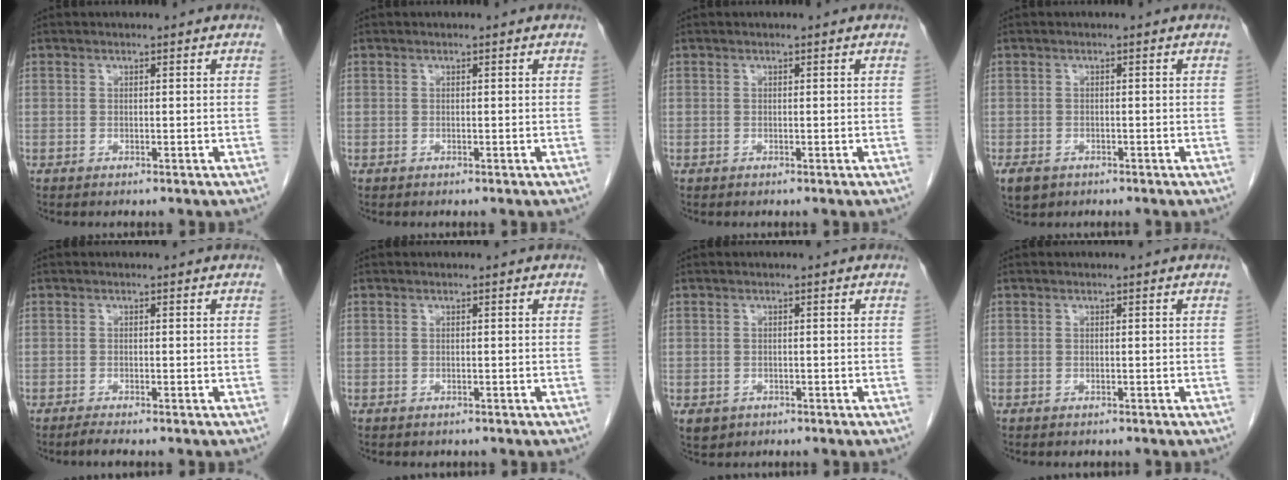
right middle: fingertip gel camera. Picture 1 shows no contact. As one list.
[{"total": 0.0}, {"total": 0.0}, {"total": 3.1, "force": [-1.9, 2.1, 1.4], "torque": [-0.028, -0.003, -0.026]}, {"total": 1.2, "force": [-1.0, -0.2, 0.6], "torque": [-0.021, -0.006, -0.020]}, {"total": 0.7, "force": [-0.6, 0.4, 0.0], "torque": [-0.011, 0.000, -0.008]}, {"total": 2.8, "force": [-1.5, 2.3, 0.9], "torque": [-0.013, -0.001, -0.016]}, {"total": 0.8, "force": [-0.7, 0.3, 0.1], "torque": [-0.009, -0.001, -0.010]}]